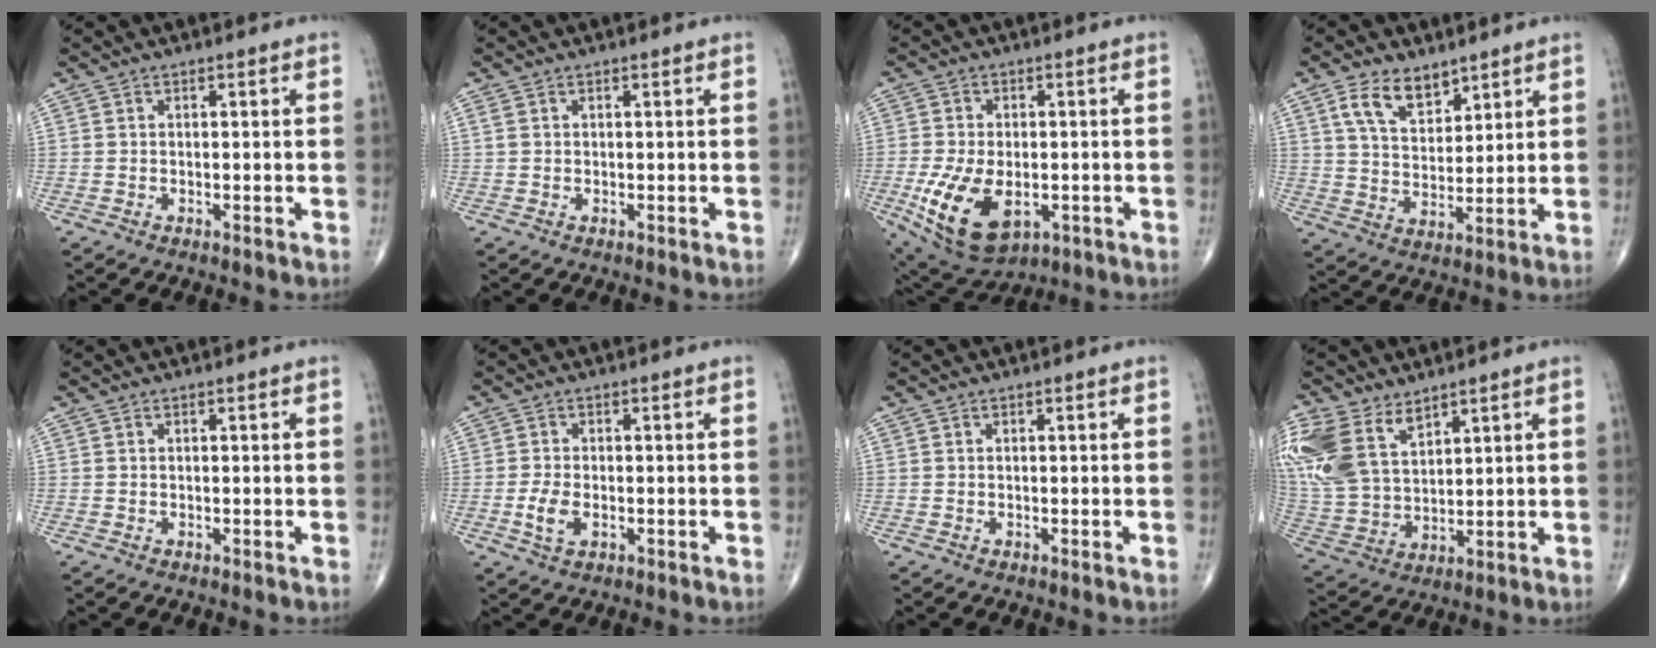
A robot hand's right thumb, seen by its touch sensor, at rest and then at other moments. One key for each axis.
{"total": 0.9, "fx": 0.4, "fy": 0.6, "fz": 0.6, "tx": -0.017, "ty": 0.009, "tz": 0.012}
{"total": 14.1, "fx": -3.9, "fy": 8.1, "fz": 10.8, "tx": -0.197, "ty": -0.004, "tz": -0.048}
{"total": 8.7, "fx": 5.4, "fy": 4.8, "fz": 4.9, "tx": -0.067, "ty": -0.032, "tz": 0.105}
{"total": 0.0}
{"total": 3.9, "fx": -1.0, "fy": 2.1, "fz": 3.1, "tx": -0.066, "ty": -0.002, "tz": -0.019}
{"total": 0.0}
{"total": 18.3, "fx": 9.9, "fy": 11.3, "fz": 10.5, "tx": -0.254, "ty": -0.011, "tz": 0.209}